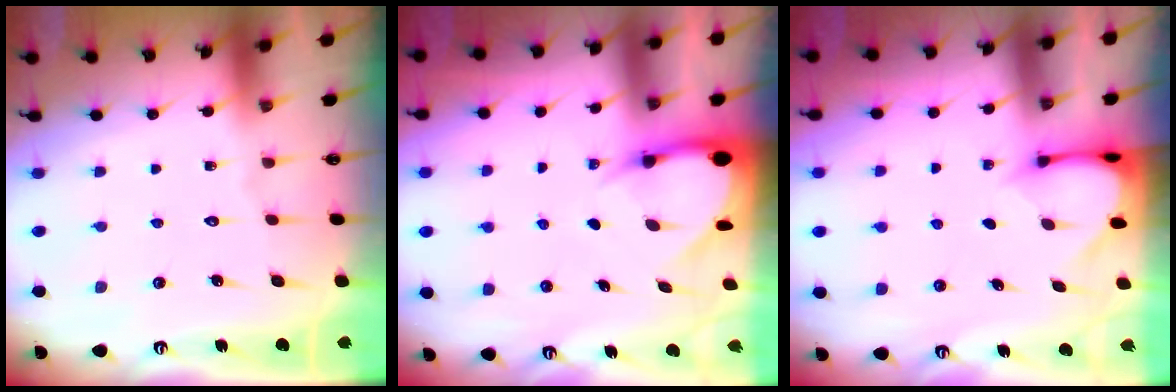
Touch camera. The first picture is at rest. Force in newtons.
{"total": 4.3, "press": 4.3, "slide": 0.4}
{"total": 3.4, "press": 3.4, "slide": 0.3}